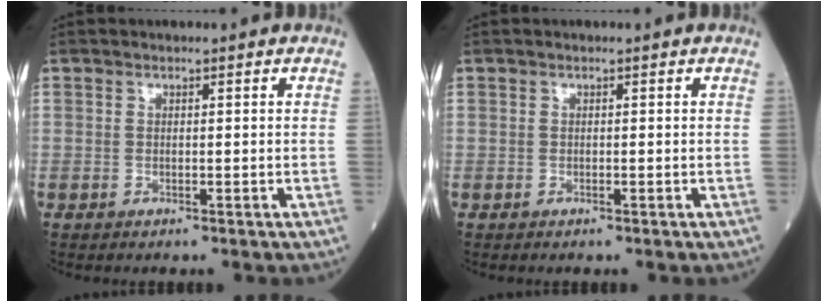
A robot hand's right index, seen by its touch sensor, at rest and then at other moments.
{"total": 0.0}